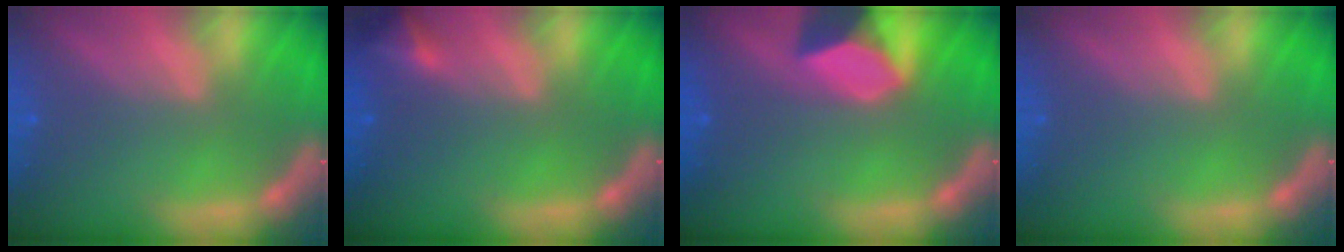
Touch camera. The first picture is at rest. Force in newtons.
{"total": 1.9}
{"total": 5.9}
{"total": 0.0}